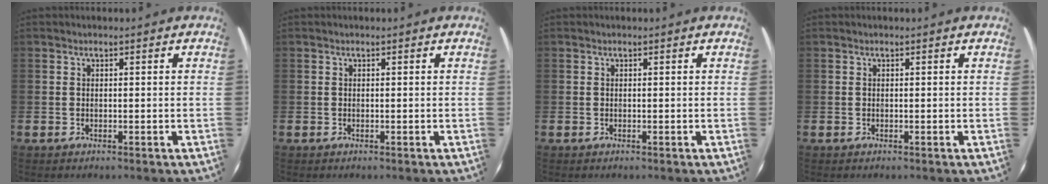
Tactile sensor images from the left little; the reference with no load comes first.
{"total": 0.0}
{"total": 0.0}
{"total": 0.0}